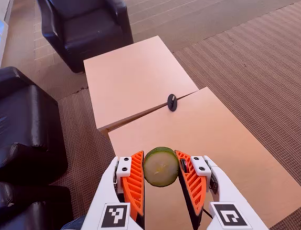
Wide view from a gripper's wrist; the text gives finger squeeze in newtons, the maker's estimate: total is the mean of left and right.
{"total": 12.8, "left": 13.4, "right": 12.1}